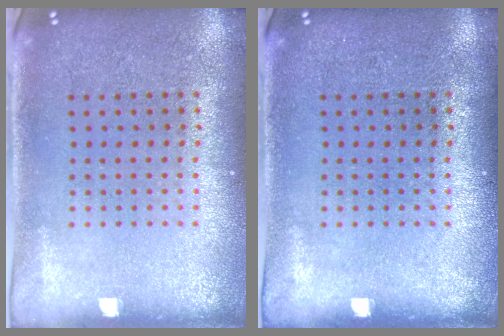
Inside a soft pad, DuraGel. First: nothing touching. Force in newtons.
{"total": 0.0}